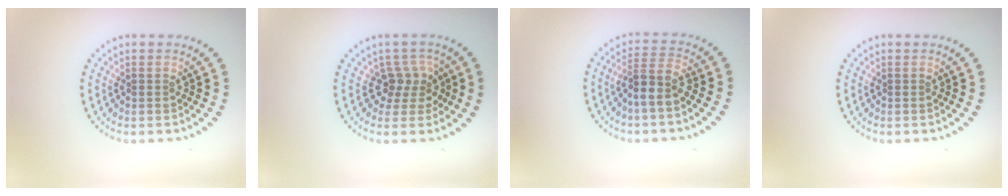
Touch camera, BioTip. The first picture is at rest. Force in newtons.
{"total": 2.5, "press": 2.0, "slide": 1.6}
{"total": 3.0, "press": 2.4, "slide": 1.8}
{"total": 0.0}